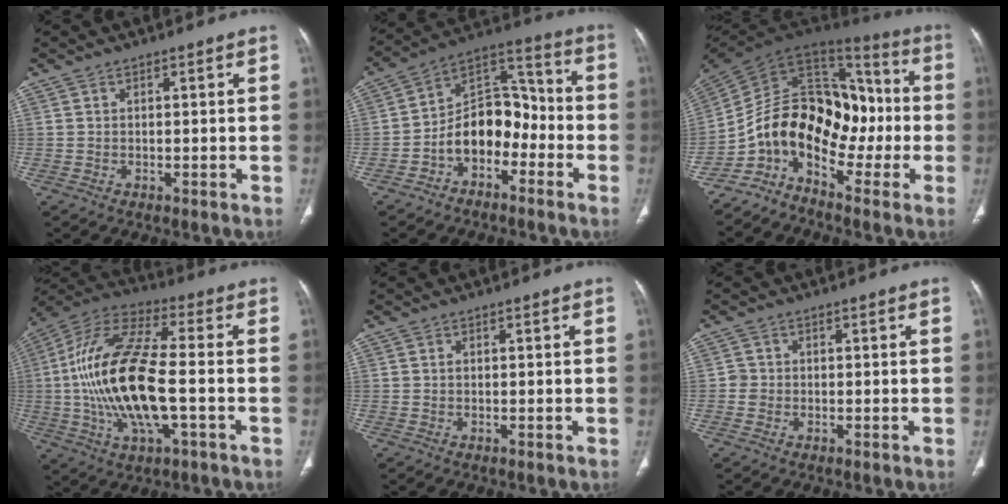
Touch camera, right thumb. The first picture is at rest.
{"total": 12.3, "force": [-4.7, 8.4, 7.7], "torque": [-0.092, 0.074, -0.088]}
{"total": 18.8, "force": [-5.8, 11.8, 13.4], "torque": [-0.190, 0.103, -0.110]}
{"total": 21.3, "force": [-2.3, 7.8, 19.7], "torque": [-0.409, 0.023, -0.042]}
{"total": 0.0}
{"total": 1.6, "force": [-0.3, 1.5, 0.2], "torque": [0.006, 0.007, -0.009]}